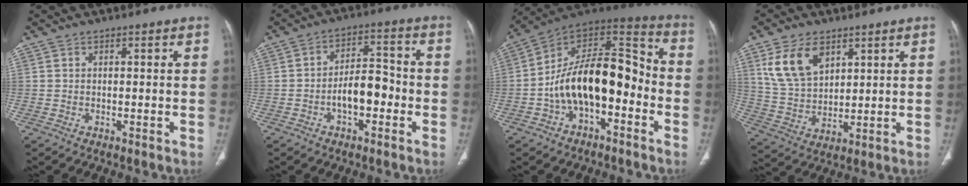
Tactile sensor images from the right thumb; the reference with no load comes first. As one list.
[{"total": 8.2, "force": [-2.6, 4.5, 6.4], "torque": [-0.089, 0.035, -0.048]}, {"total": 19.3, "force": [-4.6, 10.6, 15.5], "torque": [-0.229, 0.076, -0.080]}, {"total": 11.7, "force": [5.7, 7.1, 7.3], "torque": [-0.125, -0.020, 0.122]}]